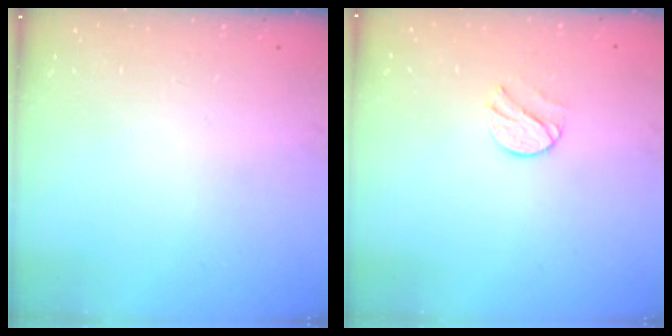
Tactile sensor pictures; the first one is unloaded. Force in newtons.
{"total": 5.5, "press": 5.4, "slide": 0.6}